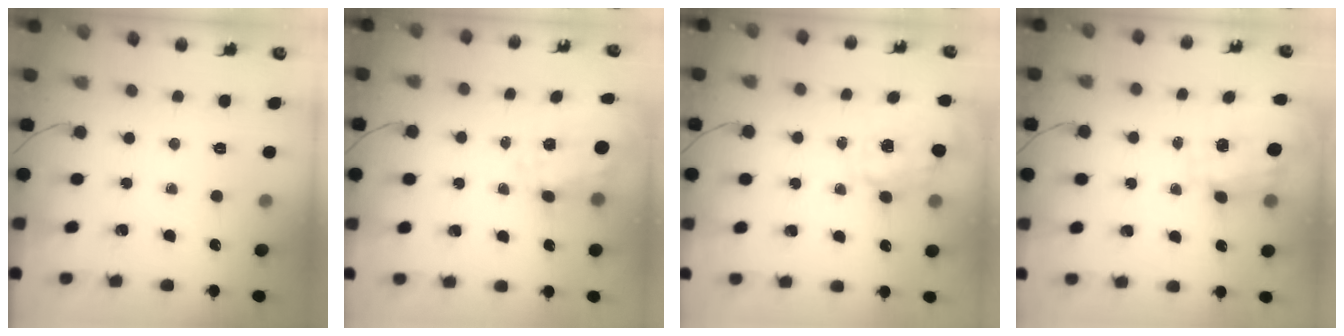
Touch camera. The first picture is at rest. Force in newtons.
{"total": 10.3, "press": 10.2, "slide": 1.1}
{"total": 4.0, "press": 3.9, "slide": 0.8}
{"total": 3.4, "press": 3.2, "slide": 1.1}